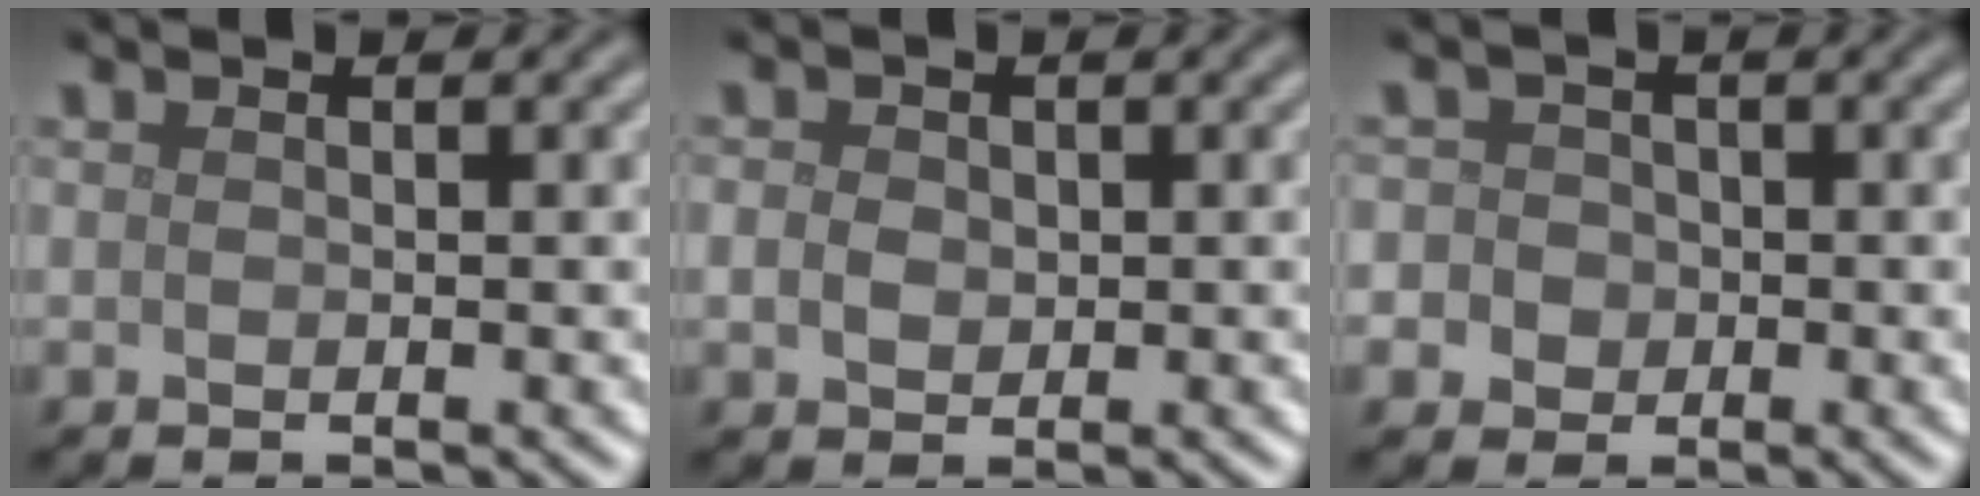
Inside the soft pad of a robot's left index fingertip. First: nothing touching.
{"total": 1.6, "force": [0.1, 1.3, 0.8], "torque": [-0.015, 0.000, -0.001]}
{"total": 5.0, "force": [-0.2, 4.8, 1.5], "torque": [-0.016, 0.026, -0.030]}